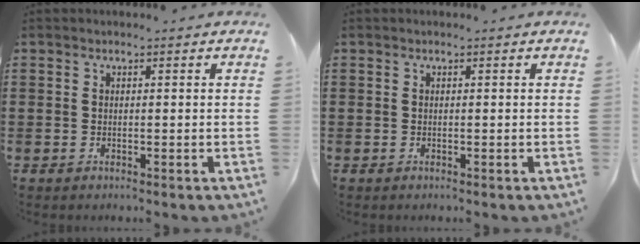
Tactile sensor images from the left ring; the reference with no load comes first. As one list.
[{"total": 0.0}]